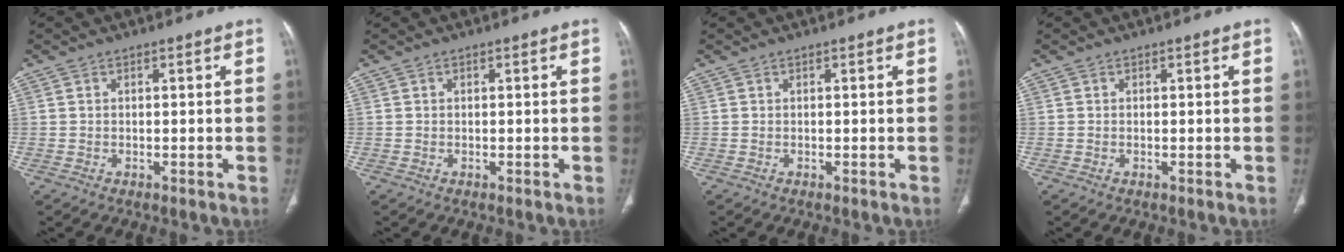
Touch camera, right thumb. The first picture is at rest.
{"total": 0.0}
{"total": 0.0}
{"total": 0.0}